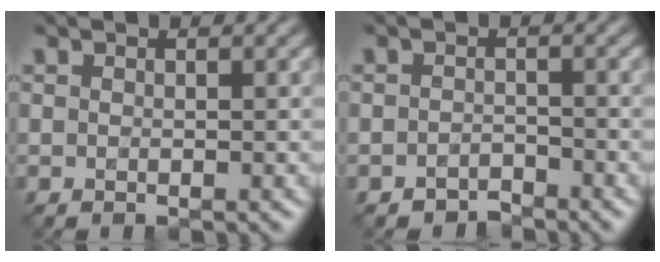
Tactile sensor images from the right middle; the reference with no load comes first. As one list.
[{"total": 1.7, "force": [-1.6, 0.5, 0.0], "torque": [-0.001, -0.001, -0.032]}]